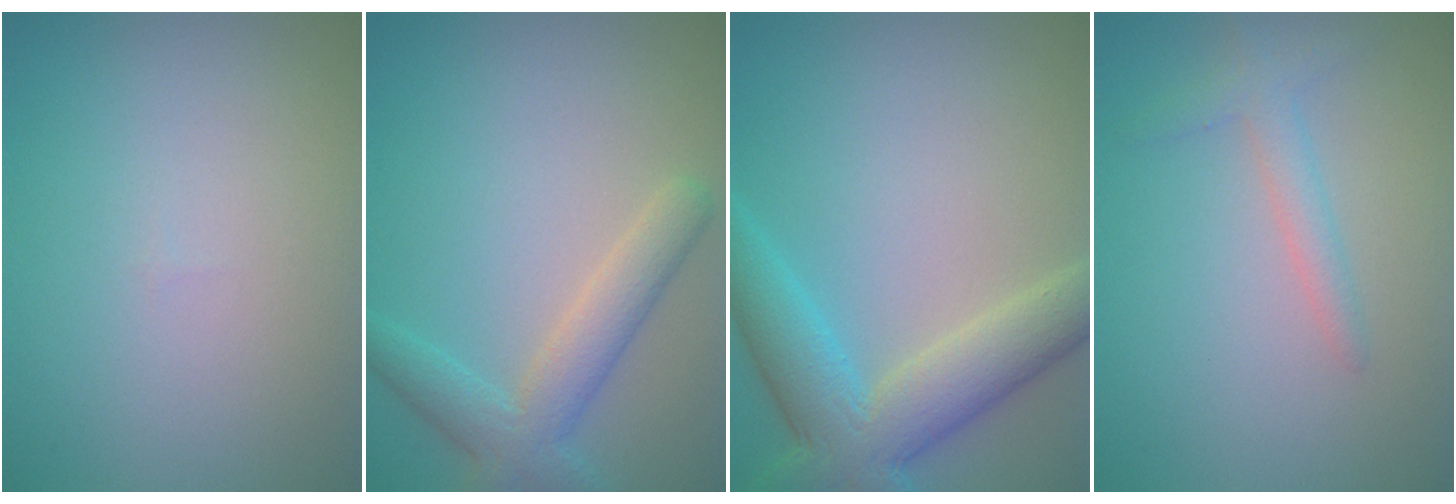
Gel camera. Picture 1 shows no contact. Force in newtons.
{"total": 4.2, "press": 4.2, "slide": 0.2}
{"total": 7.5, "press": 7.5, "slide": 0.3}
{"total": 2.0, "press": 2.0, "slide": 0.1}